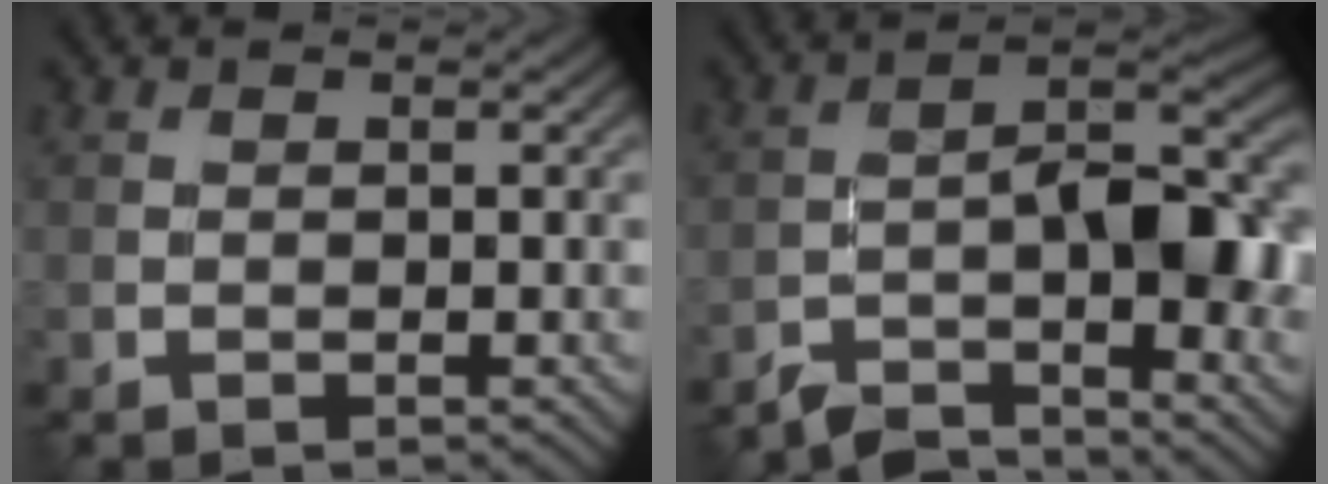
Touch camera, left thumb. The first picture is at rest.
{"total": 10.0, "force": [-5.9, 3.2, 7.4], "torque": [-0.102, 0.002, -0.112]}